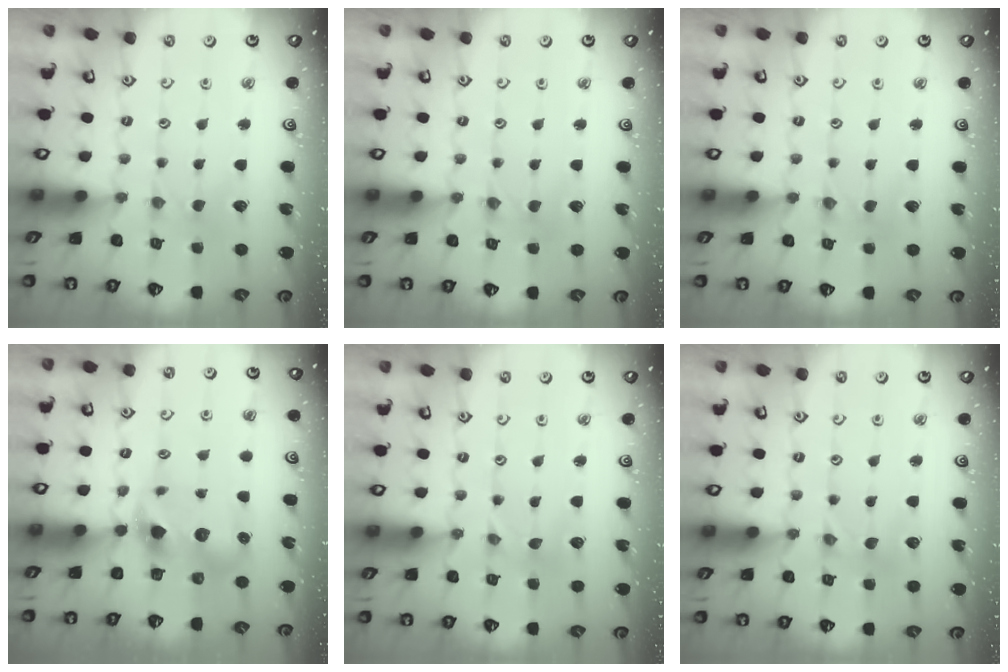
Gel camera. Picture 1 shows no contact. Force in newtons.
{"total": 0.0}
{"total": 0.0}
{"total": 7.2, "press": 7.2, "slide": 0.9}
{"total": 0.0}
{"total": 0.0}